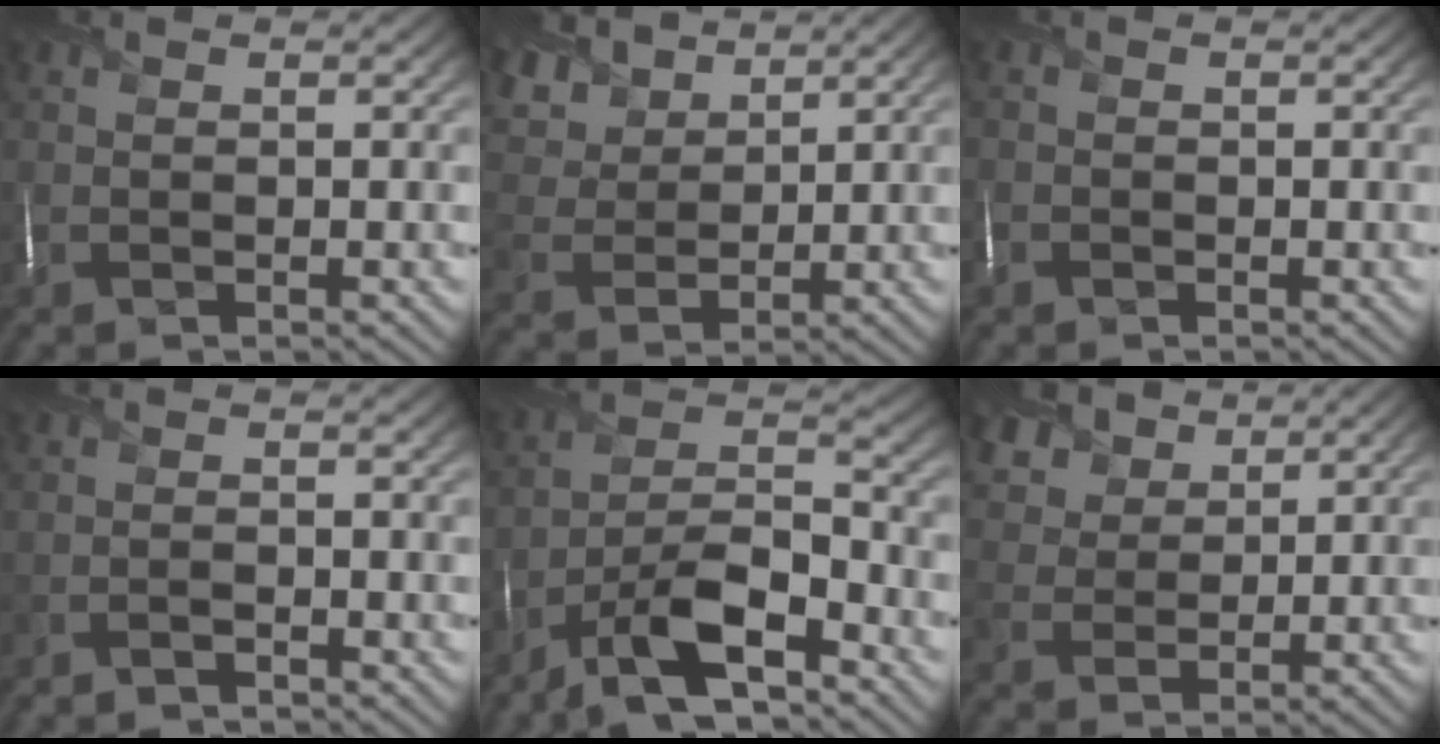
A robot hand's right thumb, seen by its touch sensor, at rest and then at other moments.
{"total": 8.9, "force": [6.0, 4.8, 4.5], "torque": [-0.143, 0.018, 0.108]}
{"total": 1.1, "force": [-0.6, 0.8, 0.3], "torque": [-0.006, 0.001, -0.019]}
{"total": 1.5, "force": [-1.3, 0.3, 0.6], "torque": [-0.014, -0.002, -0.030]}
{"total": 11.1, "force": [-7.2, 3.8, 7.6], "torque": [-0.134, 0.005, -0.147]}
{"total": 7.4, "force": [5.0, 4.5, 3.2], "torque": [-0.100, 0.005, 0.099]}